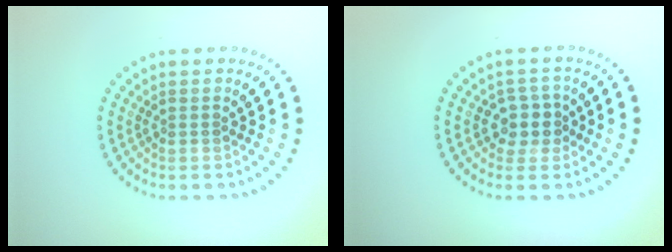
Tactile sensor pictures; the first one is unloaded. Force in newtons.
{"total": 2.5, "press": 2.2, "slide": 1.2}